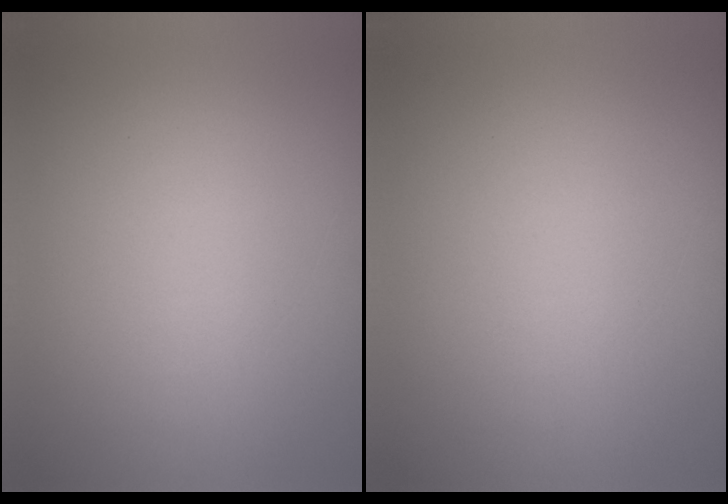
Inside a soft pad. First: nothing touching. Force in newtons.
{"total": 1.0}